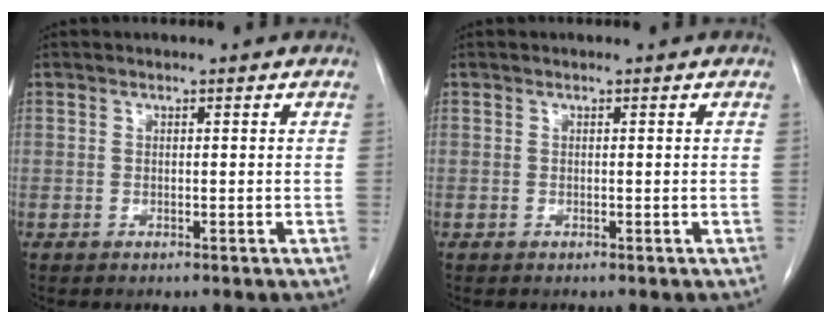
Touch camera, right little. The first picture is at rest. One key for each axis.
{"total": 0.0}